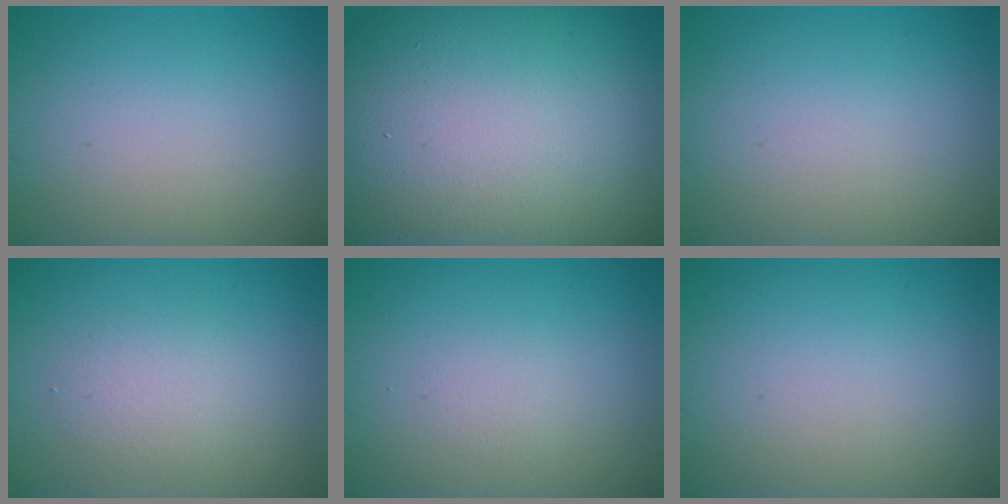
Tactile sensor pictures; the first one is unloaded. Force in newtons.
{"total": 22.8, "press": 22.8, "slide": 1.0}
{"total": 0.0}
{"total": 2.1, "press": 2.1, "slide": 0.0}
{"total": 0.8, "press": 0.7, "slide": 0.1}
{"total": 0.0}